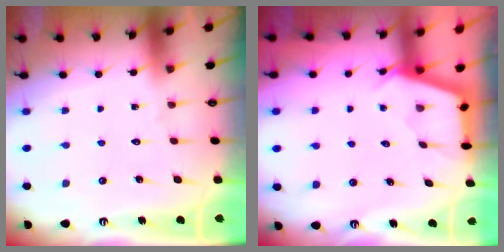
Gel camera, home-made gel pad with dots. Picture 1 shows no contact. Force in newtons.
{"total": 2.8, "press": 2.8, "slide": 0.3}